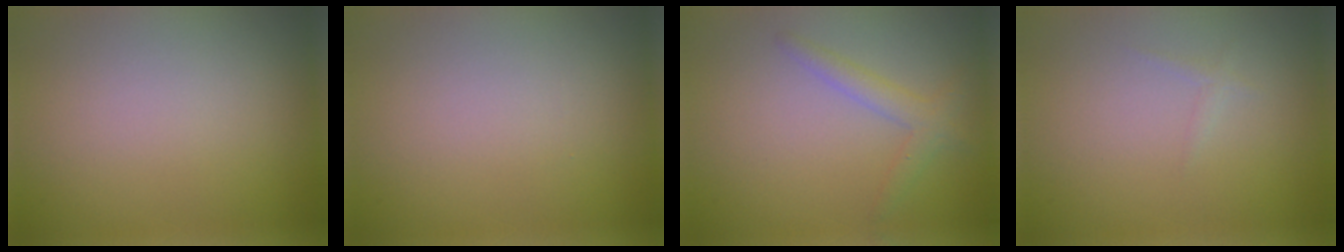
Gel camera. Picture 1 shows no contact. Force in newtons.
{"total": 0.0}
{"total": 2.0, "press": 2.0, "slide": 0.1}
{"total": 0.5, "press": 0.5, "slide": 0.0}